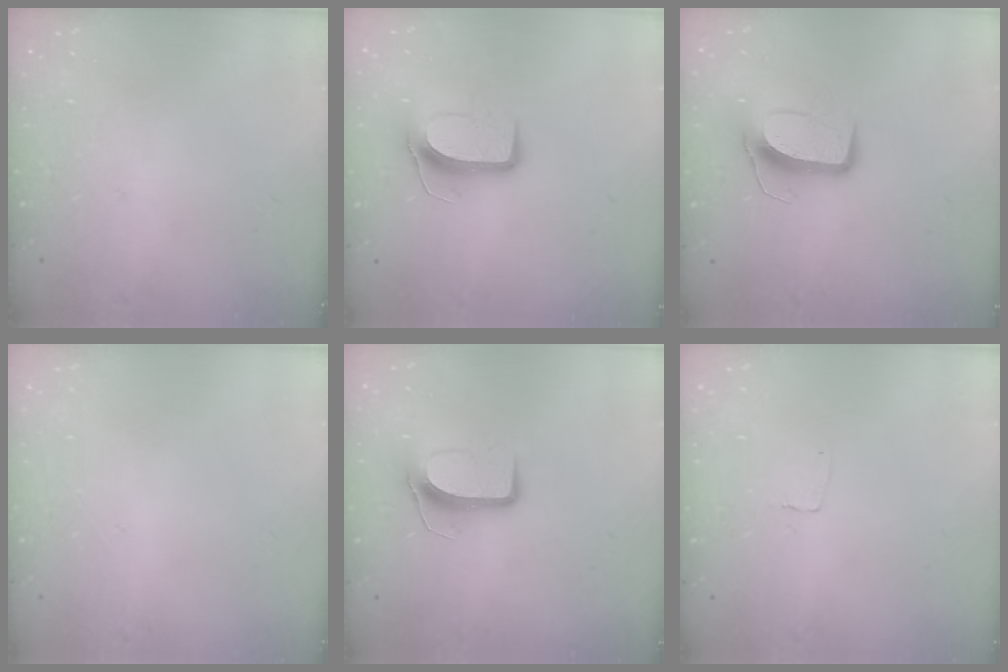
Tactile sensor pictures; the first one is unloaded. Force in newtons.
{"total": 9.1, "press": 9.1, "slide": 0.1}
{"total": 10.3, "press": 10.3, "slide": 0.7}
{"total": 0.0}
{"total": 9.5, "press": 9.5, "slide": 0.3}
{"total": 3.0, "press": 3.0, "slide": 0.2}